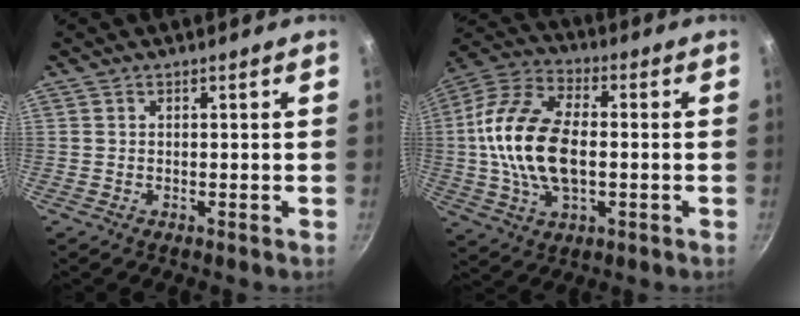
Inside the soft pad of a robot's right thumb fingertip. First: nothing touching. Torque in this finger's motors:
{"motor_torque": [-0.10, 1.77, 2.18, -0.60, 0.65]}